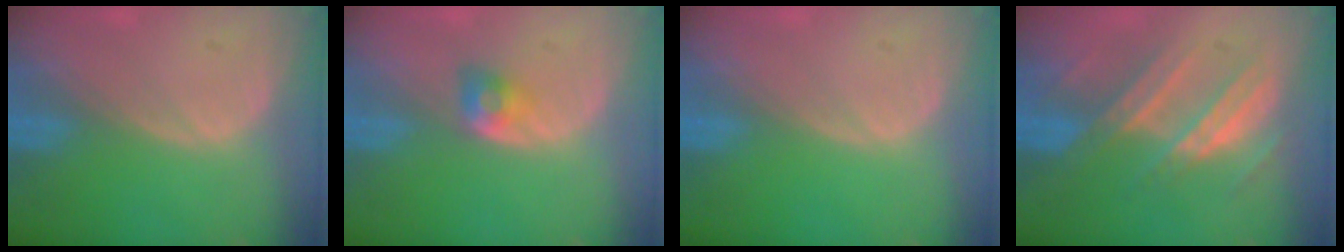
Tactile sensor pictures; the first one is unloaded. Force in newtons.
{"total": 2.8, "press": 2.4, "slide": 1.4}
{"total": 0.0}
{"total": 7.2, "press": 7.1, "slide": 0.9}